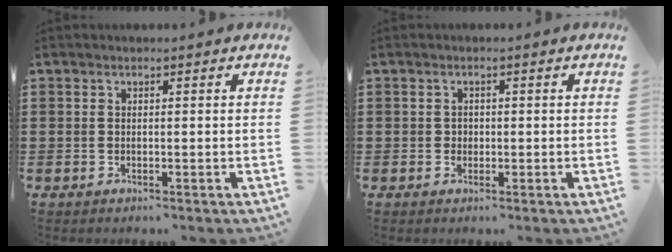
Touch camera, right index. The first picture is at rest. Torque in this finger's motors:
{"motor_torque": [0.14, 0.12, 0.06, 0.00]}